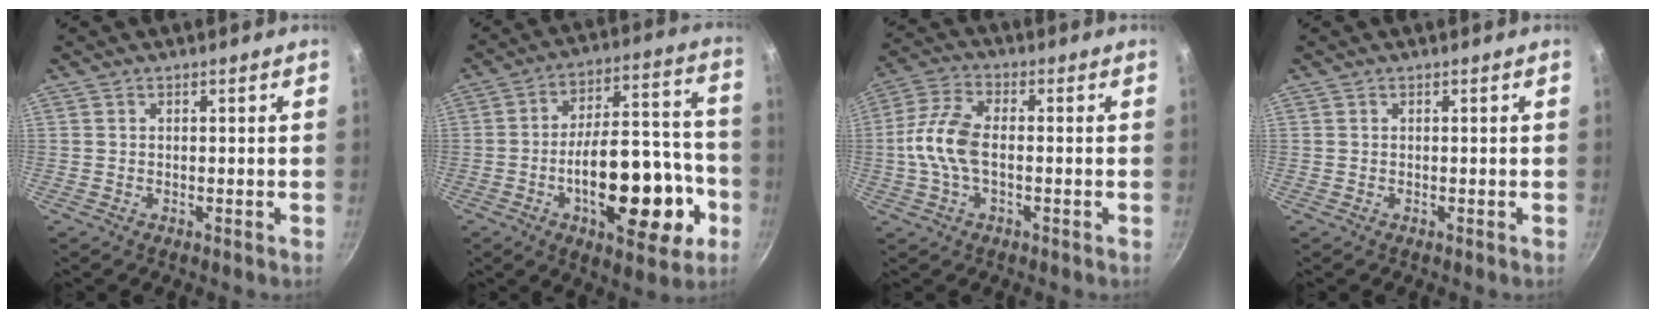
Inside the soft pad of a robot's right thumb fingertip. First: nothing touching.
{"total": 22.7, "force": [-7.4, 10.0, 18.9], "torque": [-0.241, 0.048, -0.103]}
{"total": 9.6, "force": [-0.9, 4.9, 8.1], "torque": [-0.170, 0.026, -0.031]}
{"total": 0.0}